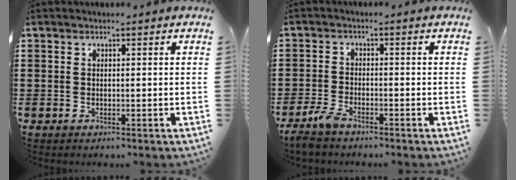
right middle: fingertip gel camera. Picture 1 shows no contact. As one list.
[{"total": 3.3, "force": [-2.7, 0.7, 1.7], "torque": [-0.051, -0.001, -0.061]}]